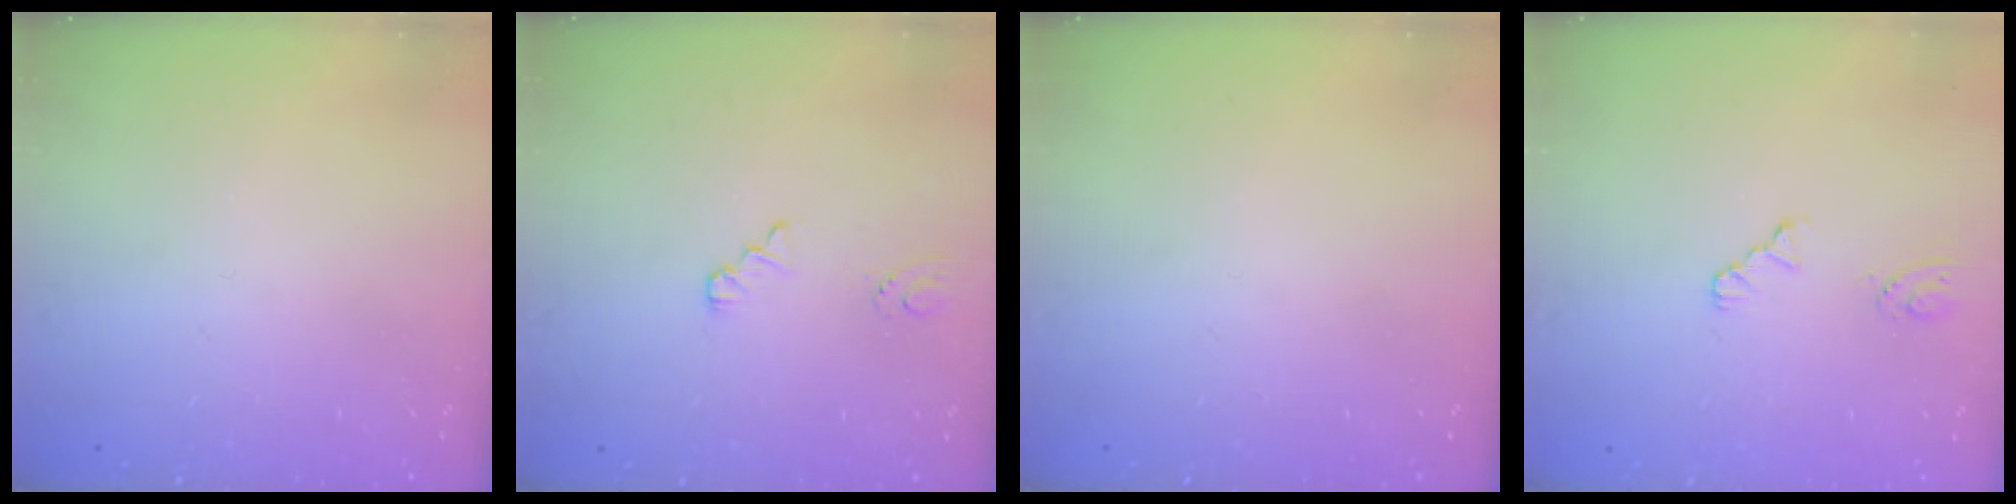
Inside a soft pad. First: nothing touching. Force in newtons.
{"total": 1.0, "press": 1.0, "slide": 0.1}
{"total": 0.0}
{"total": 2.2, "press": 2.2, "slide": 0.3}